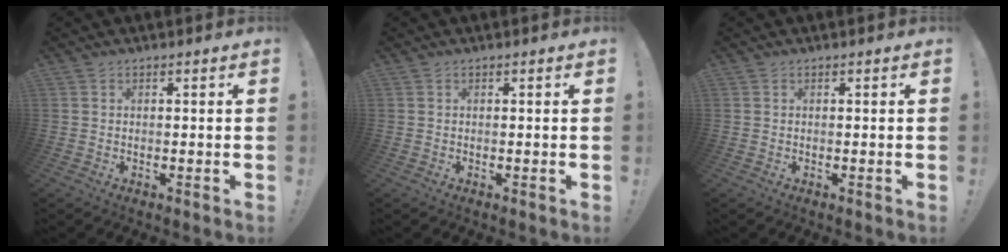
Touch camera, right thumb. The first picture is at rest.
{"total": 0.0}
{"total": 0.0}